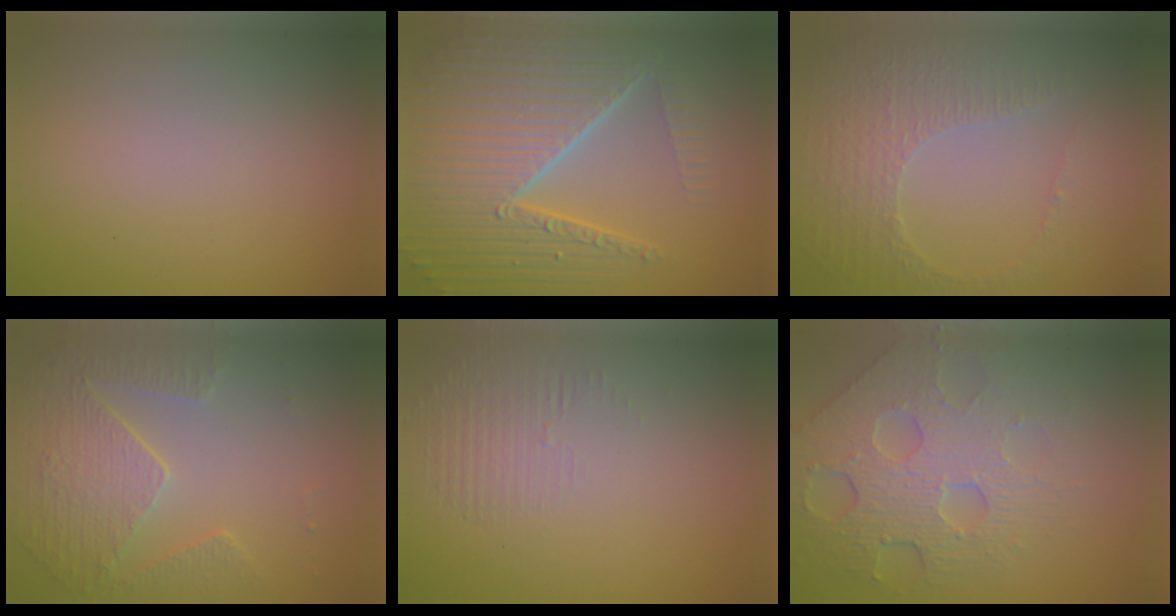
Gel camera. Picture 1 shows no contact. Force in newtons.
{"total": 10.1, "press": 6.3, "slide": 7.9}
{"total": 4.6, "press": 3.3, "slide": 3.2}
{"total": 3.8, "press": 3.5, "slide": 1.6}
{"total": 1.4, "press": 0.1, "slide": 1.4}
{"total": 8.2, "press": 5.5, "slide": 6.0}